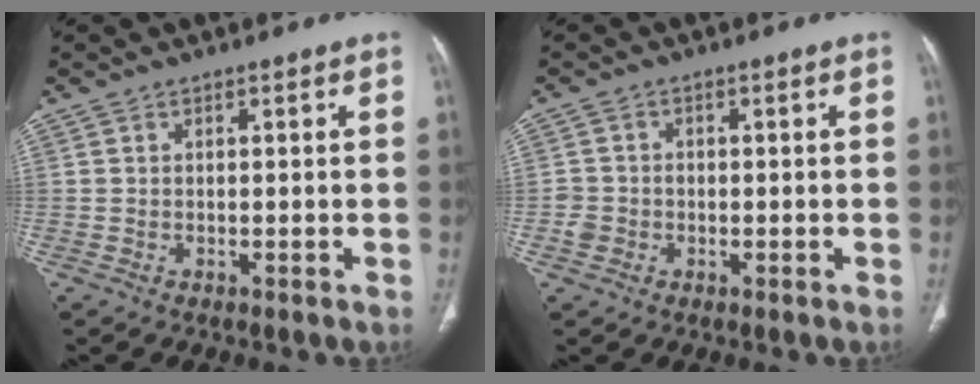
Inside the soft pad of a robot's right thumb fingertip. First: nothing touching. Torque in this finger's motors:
{"motor_torque": [0.64, 0.57, -0.04, 0.37, 0.00]}